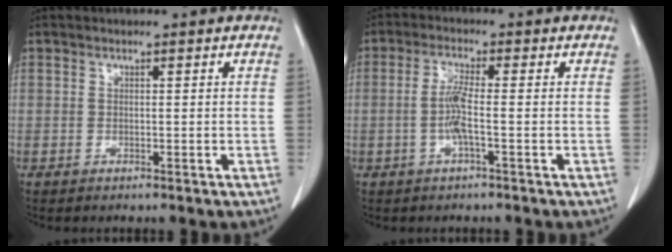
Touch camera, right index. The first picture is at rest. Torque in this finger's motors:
{"motor_torque": [0.64, -0.19, 0.40, 0.09]}